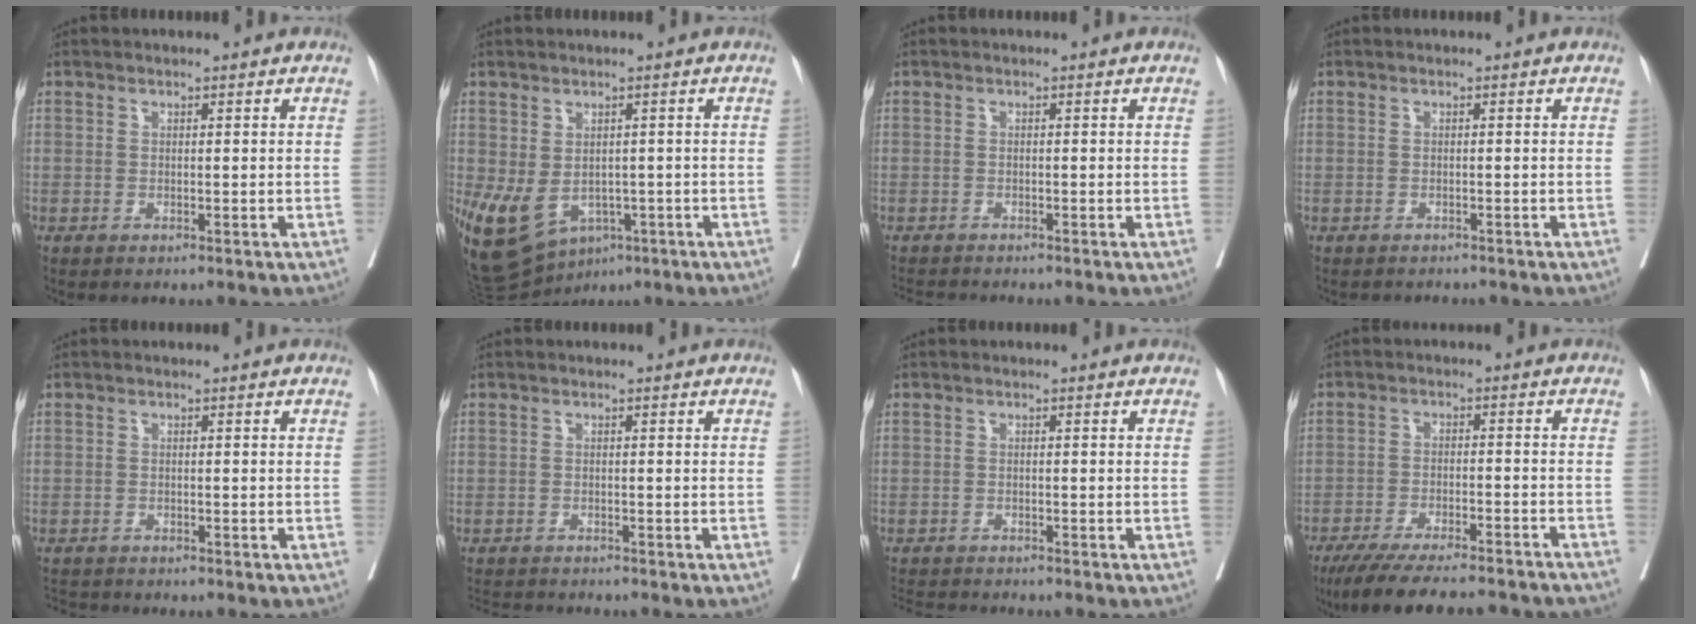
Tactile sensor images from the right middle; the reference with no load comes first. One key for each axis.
{"total": 10.3, "fx": -4.3, "fy": 7.0, "fz": 6.2, "tx": -0.120, "ty": -0.004, "tz": -0.055}
{"total": 3.1, "fx": -3.0, "fy": 0.0, "fz": 0.6, "tx": -0.007, "ty": -0.014, "tz": -0.052}
{"total": 2.7, "fx": -2.5, "fy": 0.9, "fz": 0.3, "tx": -0.010, "ty": -0.004, "tz": -0.035}
{"total": 2.7, "fx": -2.7, "fy": 0.3, "fz": 0.0, "tx": 0.001, "ty": -0.013, "tz": -0.047}
{"total": 5.1, "fx": -4.9, "fy": 0.6, "fz": 1.1, "tx": -0.014, "ty": -0.010, "tz": -0.078}
{"total": 5.0, "fx": -4.8, "fy": 0.1, "fz": 1.1, "tx": -0.016, "ty": -0.014, "tz": -0.080}
{"total": 19.6, "fx": -17.5, "fy": 2.7, "fz": 8.4, "tx": -0.126, "ty": -0.026, "tz": -0.244}